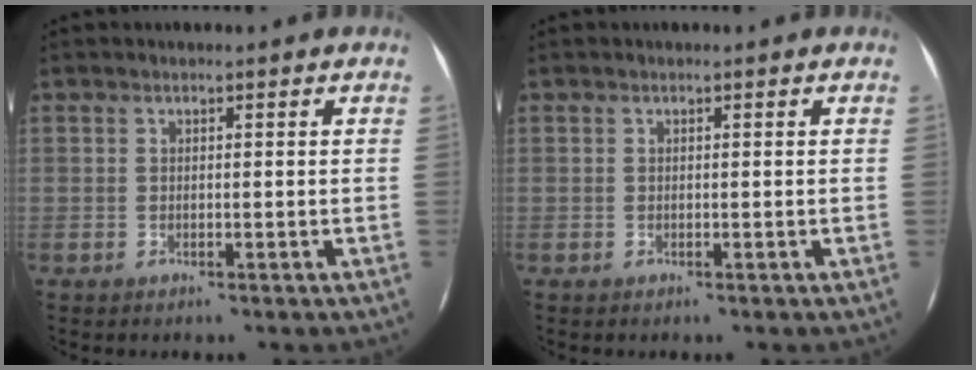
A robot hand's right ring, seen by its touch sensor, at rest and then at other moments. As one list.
[{"total": 0.0}]